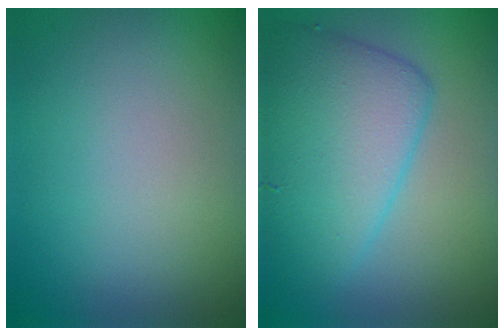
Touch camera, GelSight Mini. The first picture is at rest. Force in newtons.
{"total": 6.5, "press": 6.5, "slide": 0.4}